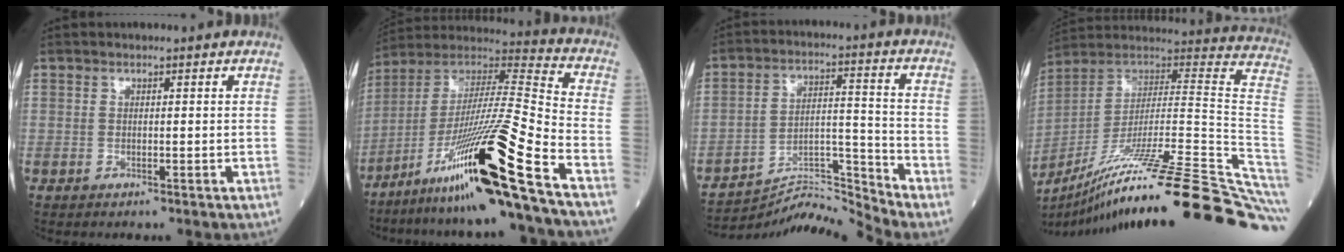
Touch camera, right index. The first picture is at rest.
{"total": 23.1, "force": [-13.2, -1.7, 18.9], "torque": [-0.345, -0.028, -0.244]}
{"total": 10.7, "force": [-10.3, -3.1, -0.2], "torque": [0.003, 0.043, -0.180]}
{"total": 38.5, "force": [-28.1, -0.3, 26.3], "torque": [-0.268, -0.031, -0.417]}